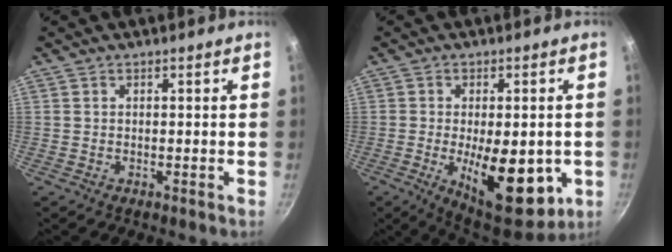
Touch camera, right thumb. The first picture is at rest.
{"total": 17.1, "force": [-3.8, 7.8, 14.8], "torque": [-0.175, -0.009, -0.040]}